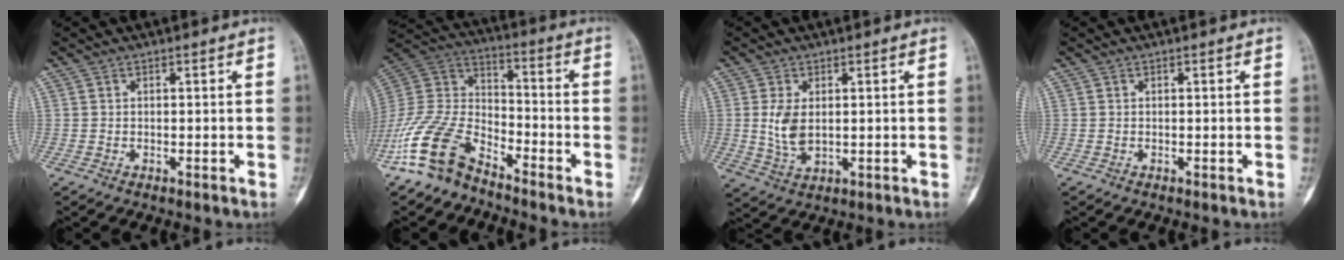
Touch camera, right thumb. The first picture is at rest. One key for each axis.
{"total": 14.8, "fx": -10.3, "fy": 7.6, "fz": 7.3, "tx": -0.143, "ty": 0.076, "tz": -0.209}
{"total": 5.7, "fx": 0.5, "fy": 3.2, "fz": 4.6, "tx": -0.094, "ty": -0.007, "tz": 0.020}
{"total": 0.0}